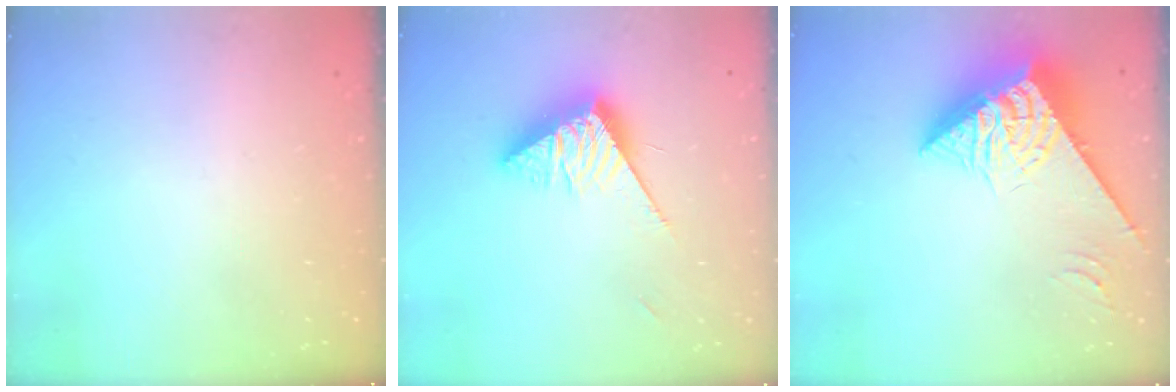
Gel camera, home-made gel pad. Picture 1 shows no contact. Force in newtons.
{"total": 12.9, "press": 12.9, "slide": 0.3}
{"total": 7.2, "press": 7.2, "slide": 0.6}